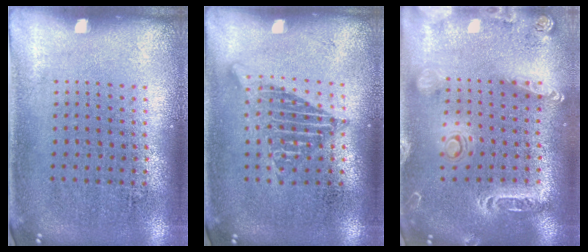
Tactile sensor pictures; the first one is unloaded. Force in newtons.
{"total": 1.3, "press": 1.3, "slide": 0.1}
{"total": 2.0, "press": 1.9, "slide": 0.5}